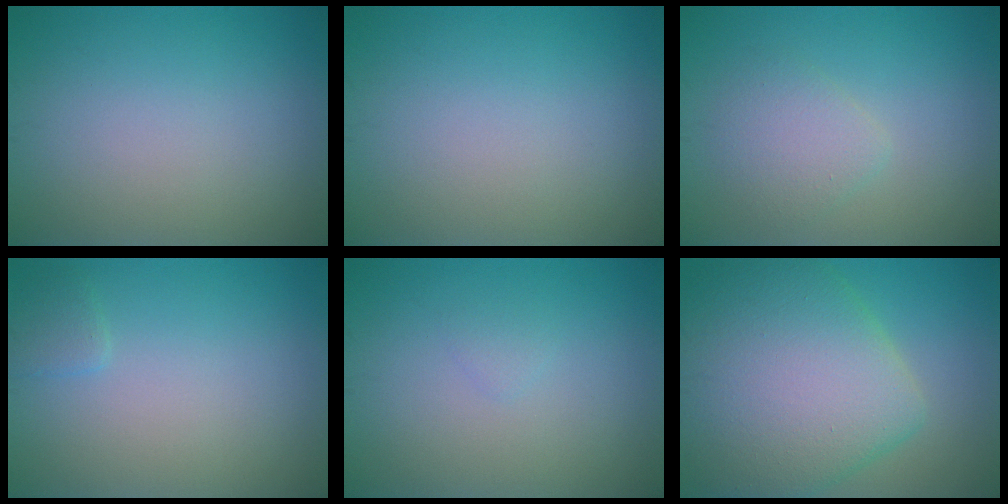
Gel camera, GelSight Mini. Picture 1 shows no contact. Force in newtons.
{"total": 0.0}
{"total": 2.4, "press": 2.4, "slide": 0.2}
{"total": 1.0, "press": 1.0, "slide": 0.1}
{"total": 0.6, "press": 0.6, "slide": 0.1}
{"total": 11.0, "press": 11.0, "slide": 0.7}